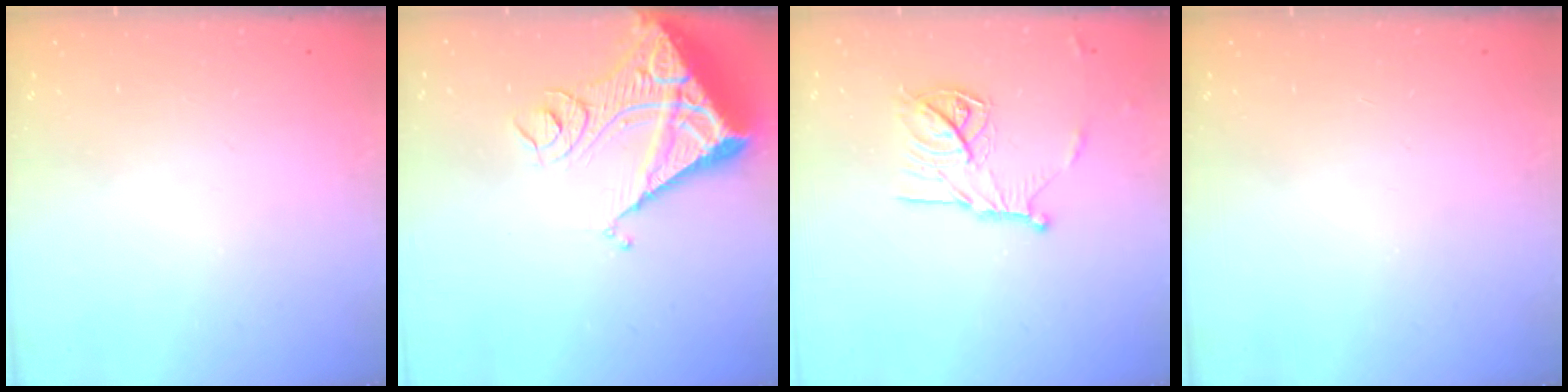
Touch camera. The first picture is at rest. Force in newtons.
{"total": 13.8, "press": 13.7, "slide": 1.9}
{"total": 14.3, "press": 14.2, "slide": 0.5}
{"total": 0.0}